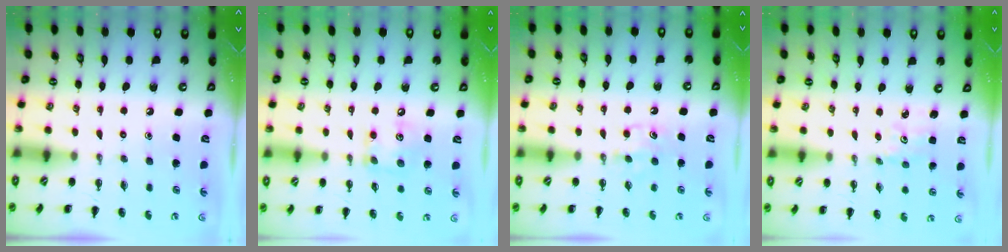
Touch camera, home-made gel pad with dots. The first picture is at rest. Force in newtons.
{"total": 8.7, "press": 8.6, "slide": 1.2}
{"total": 5.6, "press": 5.3, "slide": 1.7}
{"total": 1.6, "press": 1.6, "slide": 0.4}